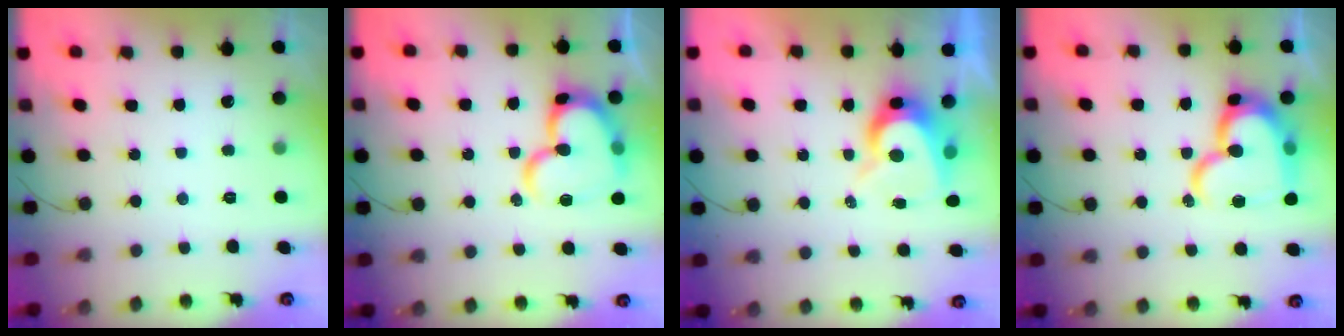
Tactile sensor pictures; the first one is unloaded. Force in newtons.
{"total": 18.9, "press": 18.8, "slide": 2.3}
{"total": 8.4, "press": 8.3, "slide": 0.6}
{"total": 20.1, "press": 20.1, "slide": 1.5}